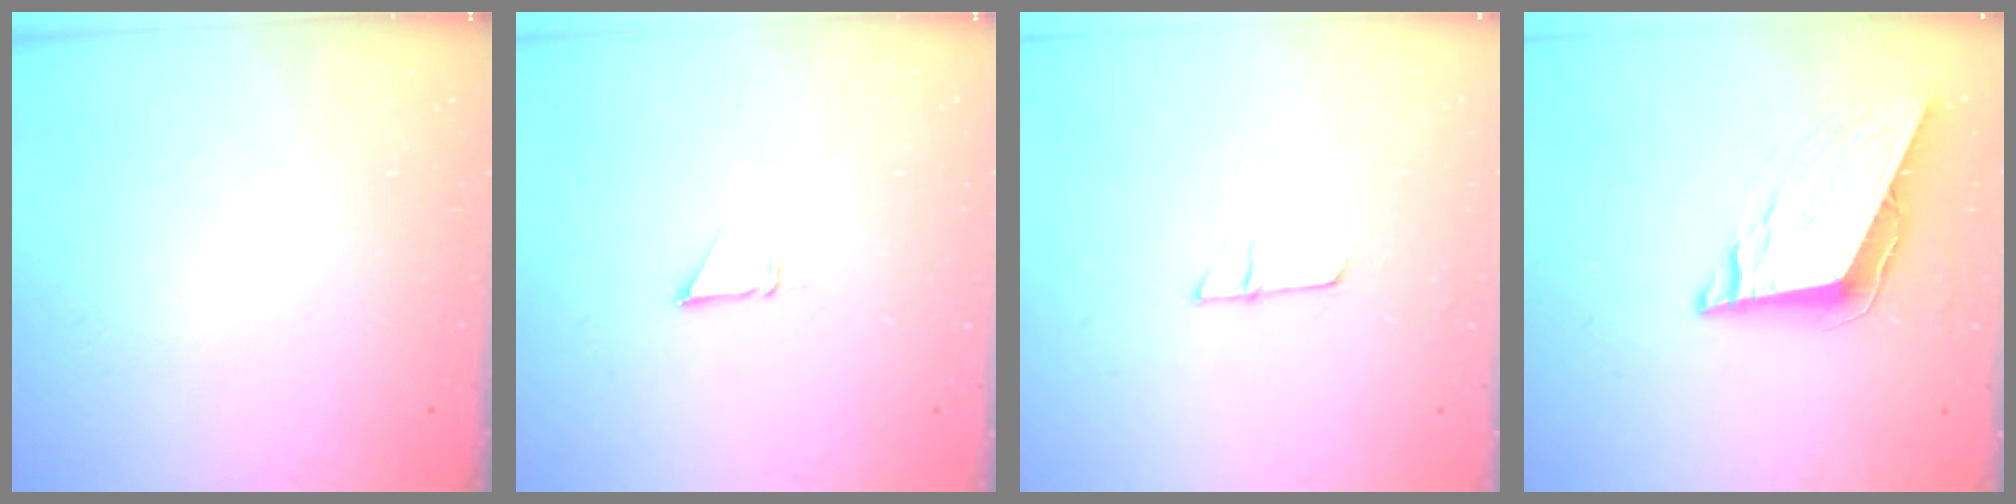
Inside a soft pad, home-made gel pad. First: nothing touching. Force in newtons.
{"total": 1.9, "press": 1.9, "slide": 0.0}
{"total": 5.7, "press": 5.6, "slide": 0.6}
{"total": 9.7, "press": 9.7, "slide": 1.2}